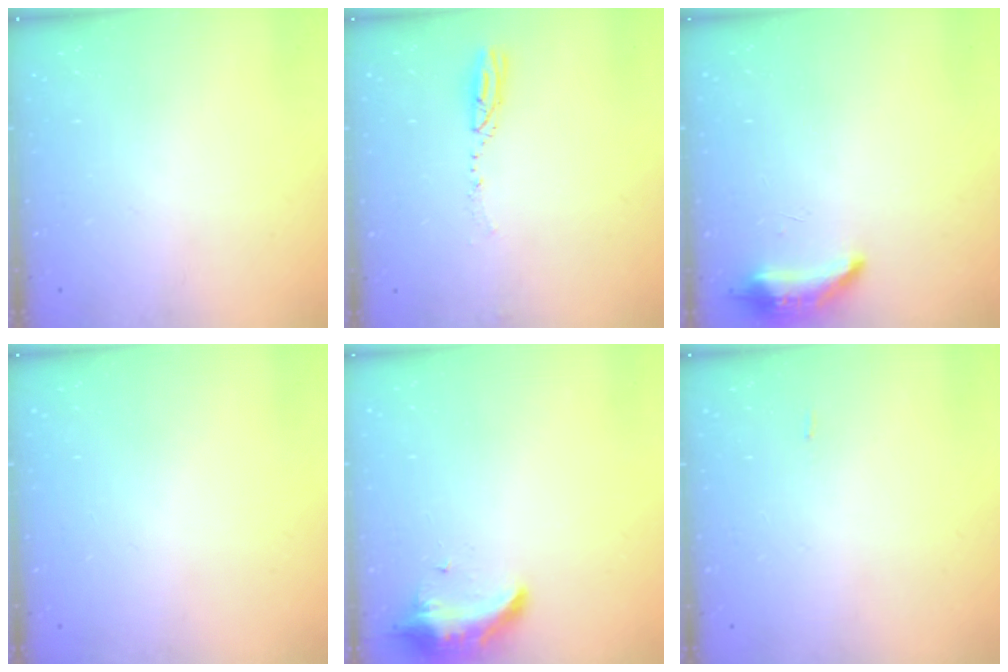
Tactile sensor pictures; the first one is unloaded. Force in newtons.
{"total": 3.3, "press": 3.2, "slide": 0.8}
{"total": 8.7, "press": 8.5, "slide": 2.0}
{"total": 2.8, "press": 2.2, "slide": 1.7}
{"total": 8.6, "press": 8.6, "slide": 0.3}
{"total": 12.5, "press": 4.6, "slide": 11.7}